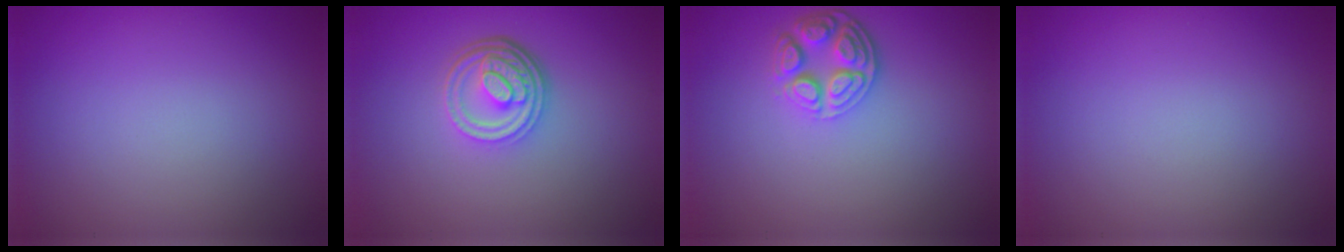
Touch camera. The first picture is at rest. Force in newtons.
{"total": 4.8, "press": 3.4, "slide": 3.3}
{"total": 3.9, "press": 3.1, "slide": 2.4}
{"total": 0.0}